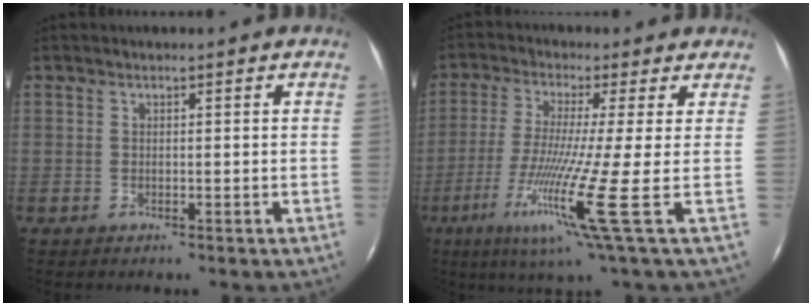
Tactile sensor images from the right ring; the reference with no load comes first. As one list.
[{"total": 12.6, "force": [-3.9, -2.5, 11.7], "torque": [-0.257, -0.026, -0.081]}]